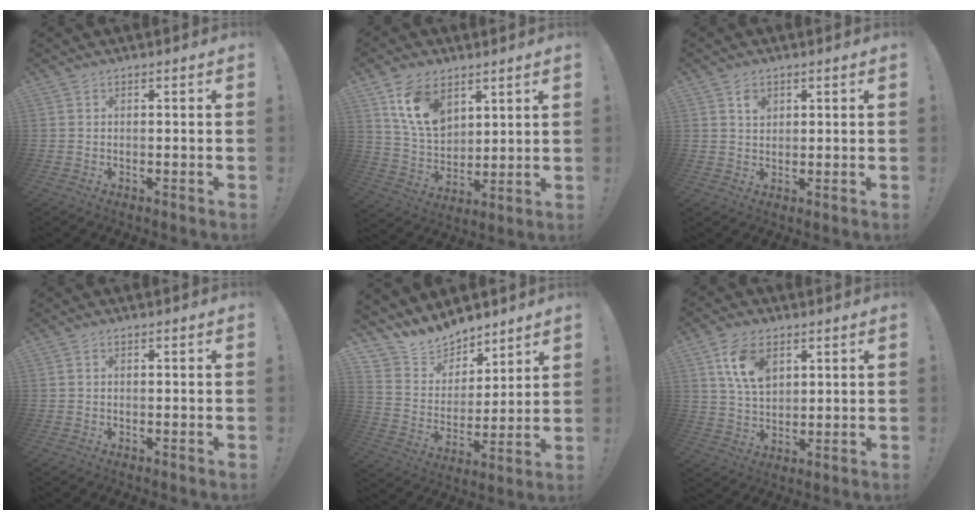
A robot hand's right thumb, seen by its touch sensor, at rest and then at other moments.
{"total": 13.7, "force": [7.3, 9.0, 7.3], "torque": [-0.137, -0.028, 0.143]}
{"total": 2.7, "force": [1.3, 2.0, 1.2], "torque": [-0.007, -0.004, 0.019]}
{"total": 0.0}
{"total": 10.5, "force": [9.5, 4.6, 0.1], "torque": [-0.027, -0.086, 0.181]}
{"total": 11.1, "force": [5.2, 7.1, 6.8], "torque": [-0.117, -0.005, 0.102]}